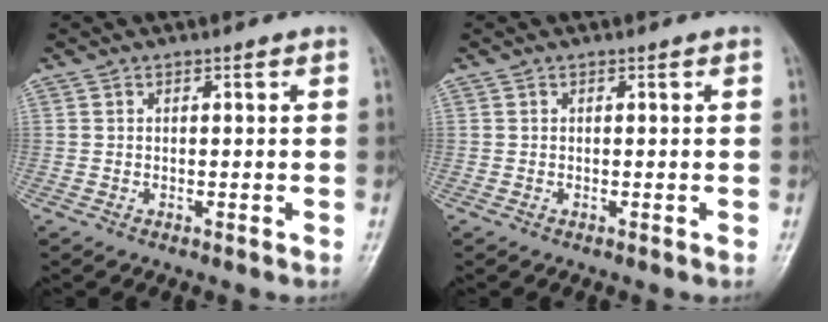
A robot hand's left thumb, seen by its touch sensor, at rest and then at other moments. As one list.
[{"total": 0.0}]